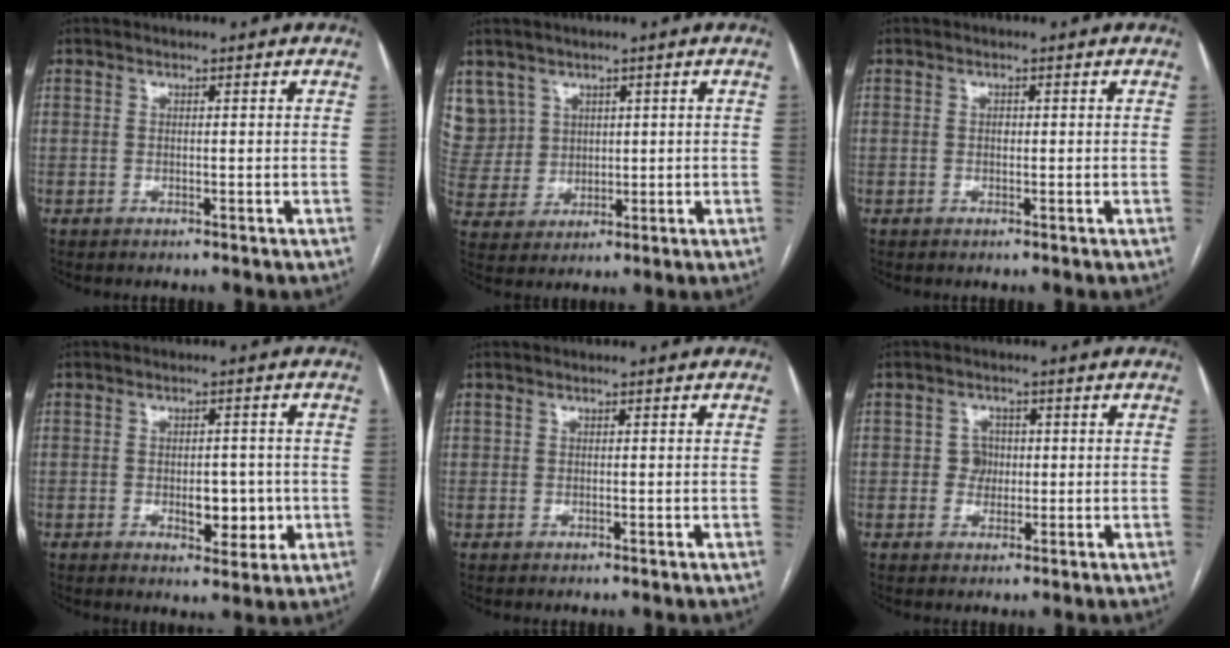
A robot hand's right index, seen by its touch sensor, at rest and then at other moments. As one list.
[{"total": 8.5, "force": [4.5, 7.2, -0.3], "torque": [-0.005, 0.026, 0.109]}, {"total": 0.6, "force": [0.0, 0.5, 0.4], "torque": [-0.005, 0.002, -0.002]}, {"total": 5.1, "force": [-0.9, 2.7, 4.2], "torque": [-0.049, 0.000, -0.005]}, {"total": 0.5, "force": [0.3, 0.3, -0.3], "torque": [0.011, 0.001, 0.003]}, {"total": 2.7, "force": [0.1, 2.6, 0.9], "torque": [-0.005, 0.007, -0.001]}]